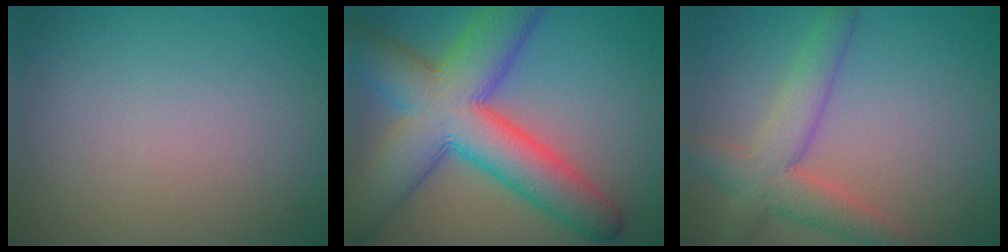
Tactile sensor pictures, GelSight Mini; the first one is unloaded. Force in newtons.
{"total": 12.2, "press": 12.2, "slide": 0.3}
{"total": 4.9, "press": 4.9, "slide": 0.3}